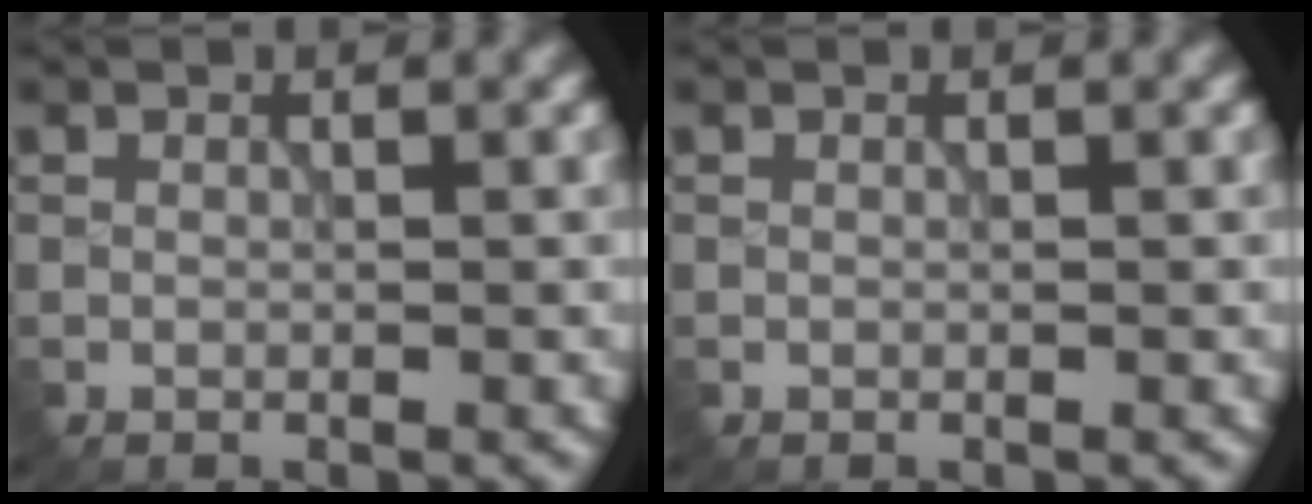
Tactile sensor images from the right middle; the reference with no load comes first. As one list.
[{"total": 0.0}]